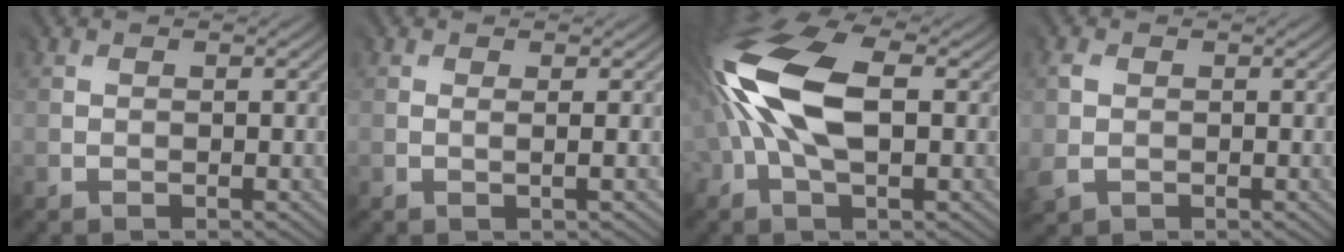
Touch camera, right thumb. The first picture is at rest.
{"total": 0.6, "force": [0.0, 0.0, 0.6], "torque": [-0.012, 0.002, -0.003]}
{"total": 15.1, "force": [0.8, 7.7, 12.9], "torque": [-0.288, 0.028, 0.001]}
{"total": 2.6, "force": [0.1, 2.2, 1.4], "torque": [-0.052, -0.001, 0.001]}